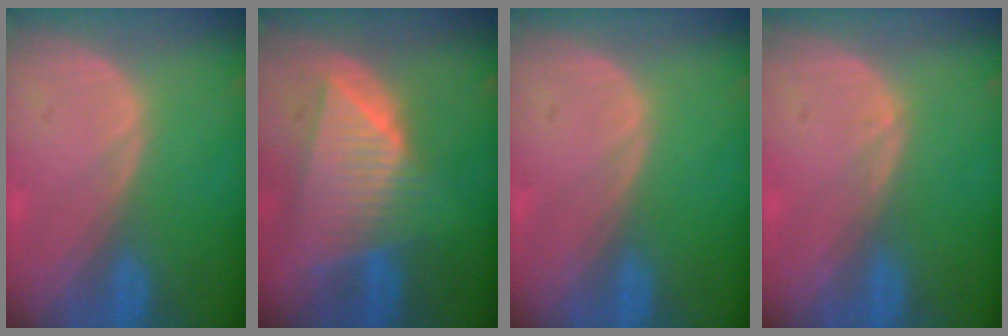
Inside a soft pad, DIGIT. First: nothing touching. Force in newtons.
{"total": 9.0, "press": 8.1, "slide": 3.9}
{"total": 0.0}
{"total": 0.8, "press": 0.7, "slide": 0.1}